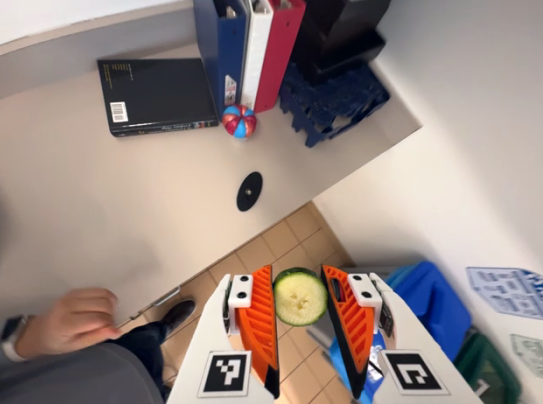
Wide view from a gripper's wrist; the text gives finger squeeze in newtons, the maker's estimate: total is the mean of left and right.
{"total": 8.2, "left": 8.3, "right": 8.1}